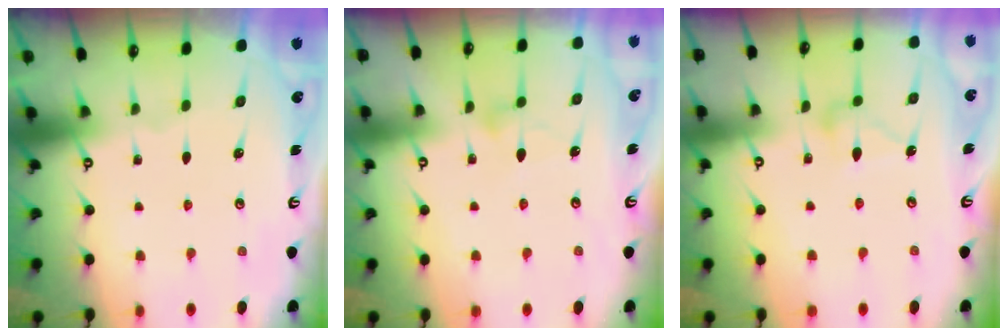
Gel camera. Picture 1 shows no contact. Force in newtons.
{"total": 6.4, "press": 6.4, "slide": 0.5}
{"total": 10.1, "press": 10.0, "slide": 0.4}